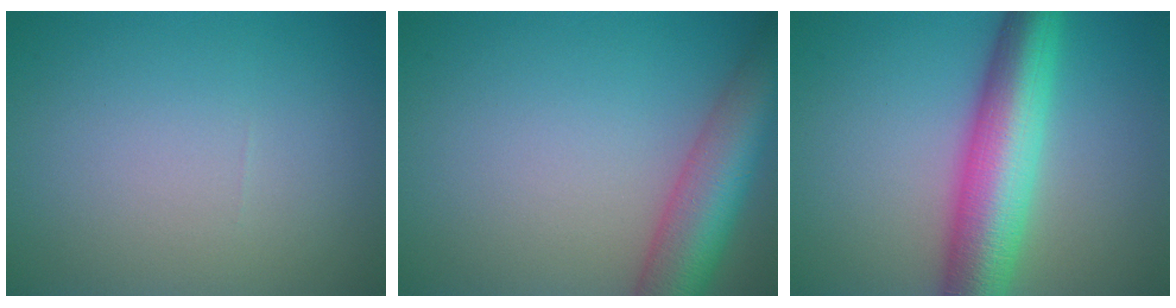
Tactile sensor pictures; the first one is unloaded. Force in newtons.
{"total": 7.6, "press": 7.6, "slide": 0.4}
{"total": 9.0, "press": 9.0, "slide": 0.1}